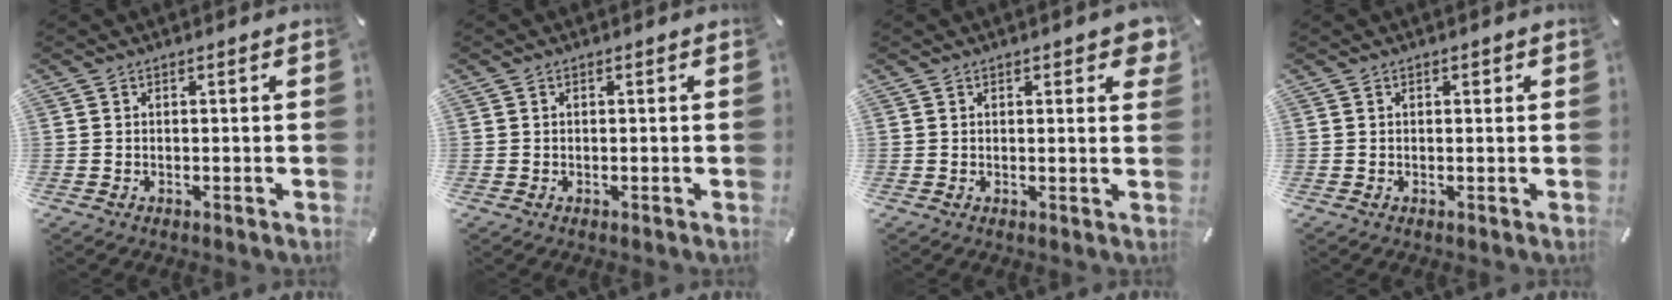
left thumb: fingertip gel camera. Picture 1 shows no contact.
{"total": 0.0}
{"total": 2.8, "force": [1.7, 1.2, 1.9], "torque": [-0.018, -0.006, 0.026]}
{"total": 0.6, "force": [0.2, 0.5, 0.3], "torque": [0.002, 0.000, 0.002]}